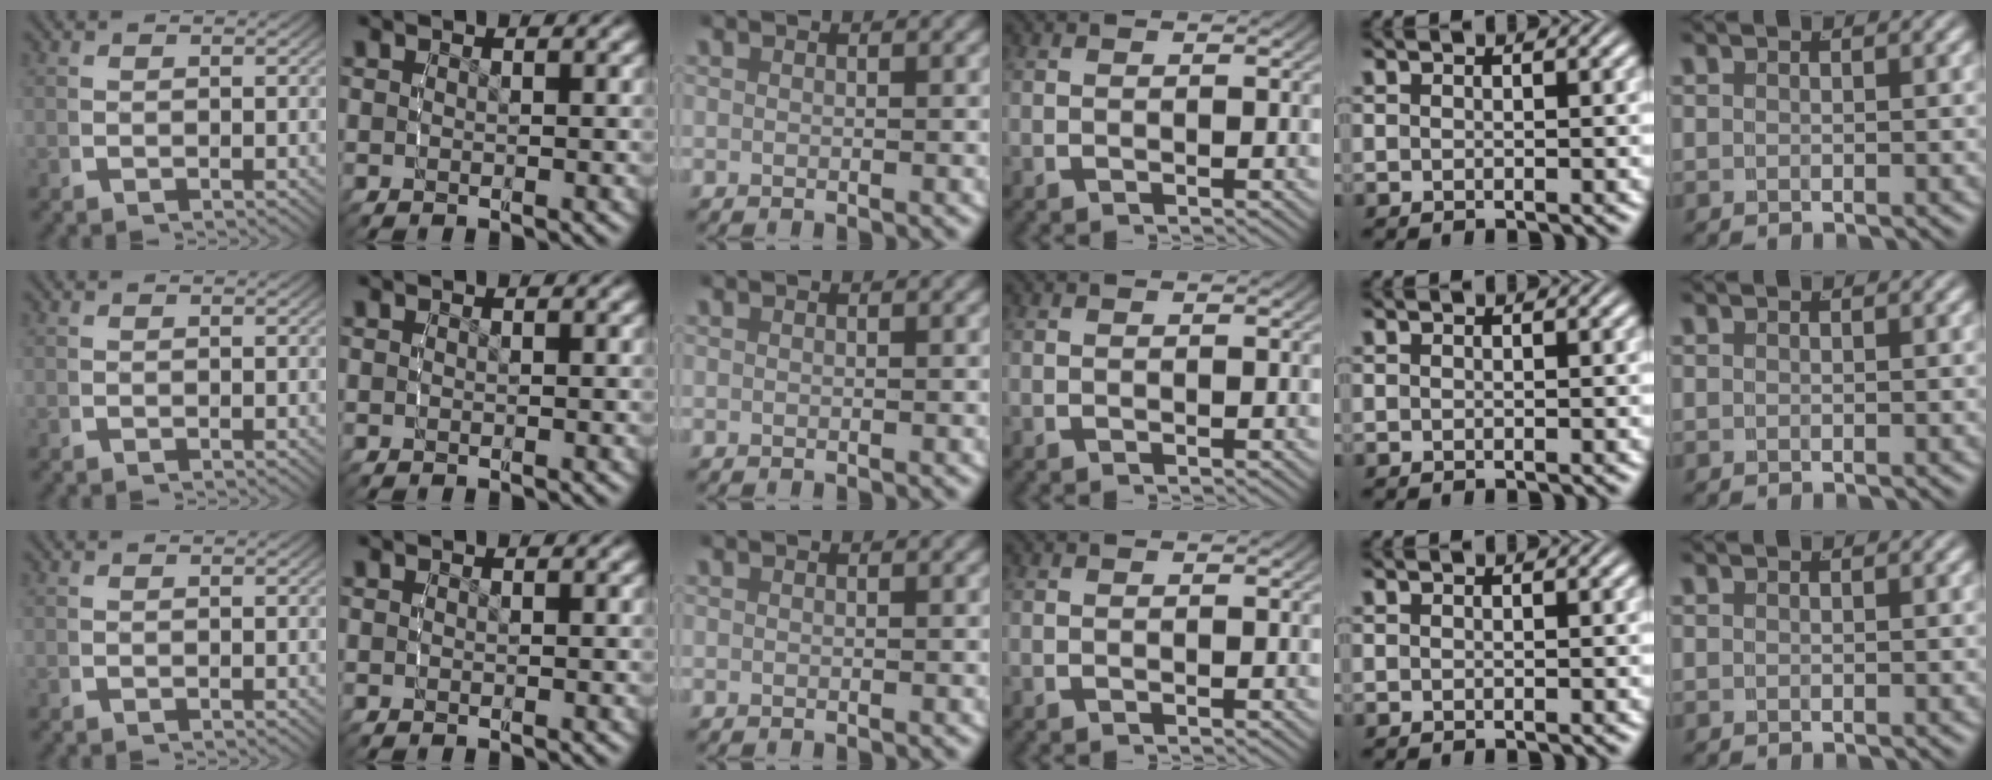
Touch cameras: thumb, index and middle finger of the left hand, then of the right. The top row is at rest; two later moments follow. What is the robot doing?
{"motion": "reach", "object": "paper towel"}